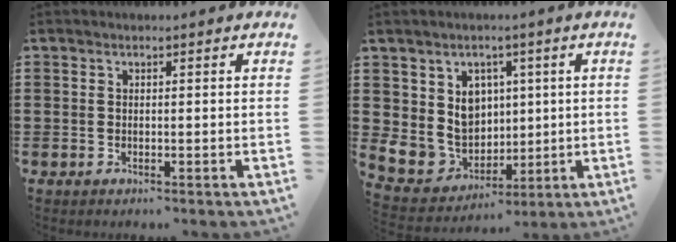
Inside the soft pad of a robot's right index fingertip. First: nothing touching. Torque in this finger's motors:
{"motor_torque": [1.17, 0.97, 0.28, 0.05]}